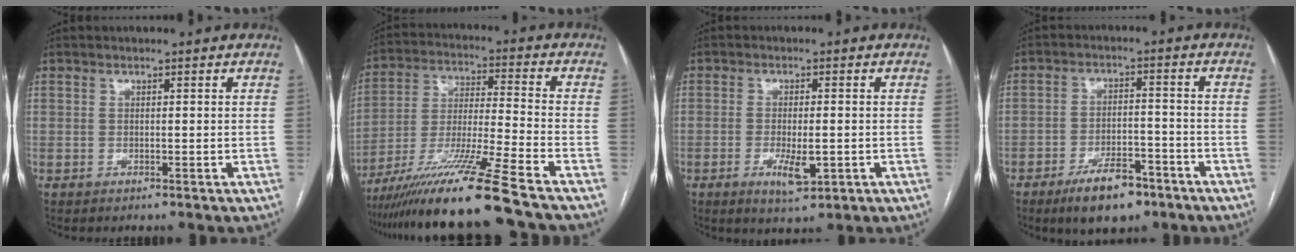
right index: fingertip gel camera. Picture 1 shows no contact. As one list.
[{"total": 16.8, "force": [-13.0, -2.4, 10.3], "torque": [-0.204, -0.027, -0.234]}, {"total": 5.0, "force": [-1.6, 1.5, 4.5], "torque": [-0.081, -0.006, -0.018]}, {"total": 8.7, "force": [-5.9, 3.4, 5.5], "torque": [-0.094, 0.000, -0.096]}]